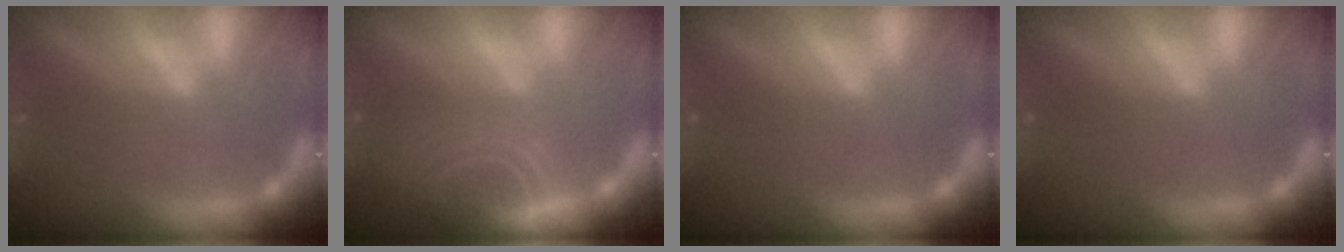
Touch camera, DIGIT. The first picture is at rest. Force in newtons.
{"total": 7.0}
{"total": 0.0}
{"total": 0.0}